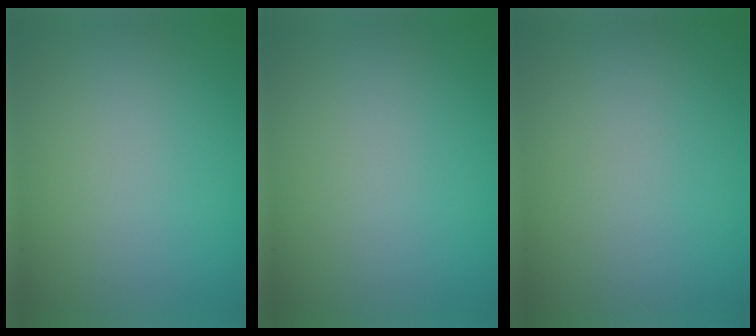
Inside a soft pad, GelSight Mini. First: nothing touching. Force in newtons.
{"total": 0.0}
{"total": 0.0}